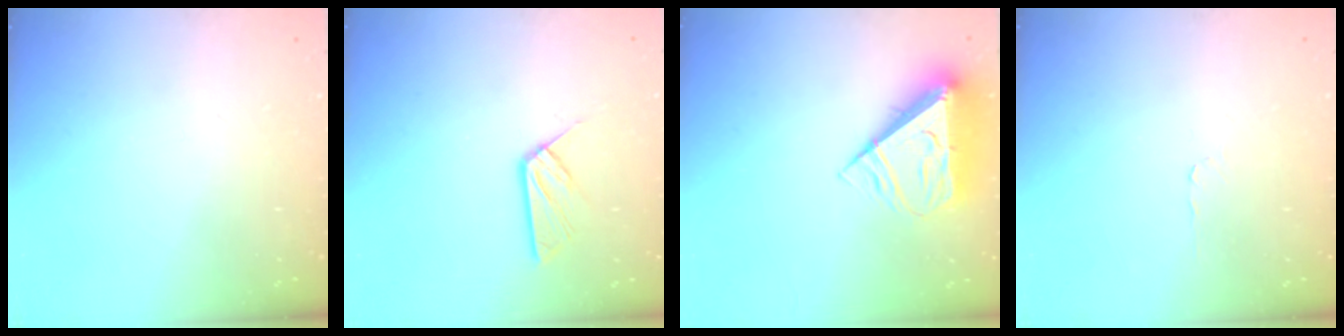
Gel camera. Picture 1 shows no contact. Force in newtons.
{"total": 6.3, "press": 6.3, "slide": 0.5}
{"total": 10.5, "press": 10.4, "slide": 1.4}
{"total": 2.7, "press": 2.6, "slide": 0.3}